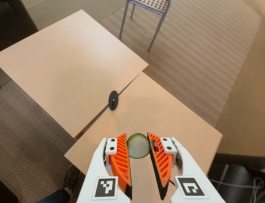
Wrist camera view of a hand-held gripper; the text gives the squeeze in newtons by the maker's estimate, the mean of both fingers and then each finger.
{"total": 11.6, "left": 12.1, "right": 11.2}